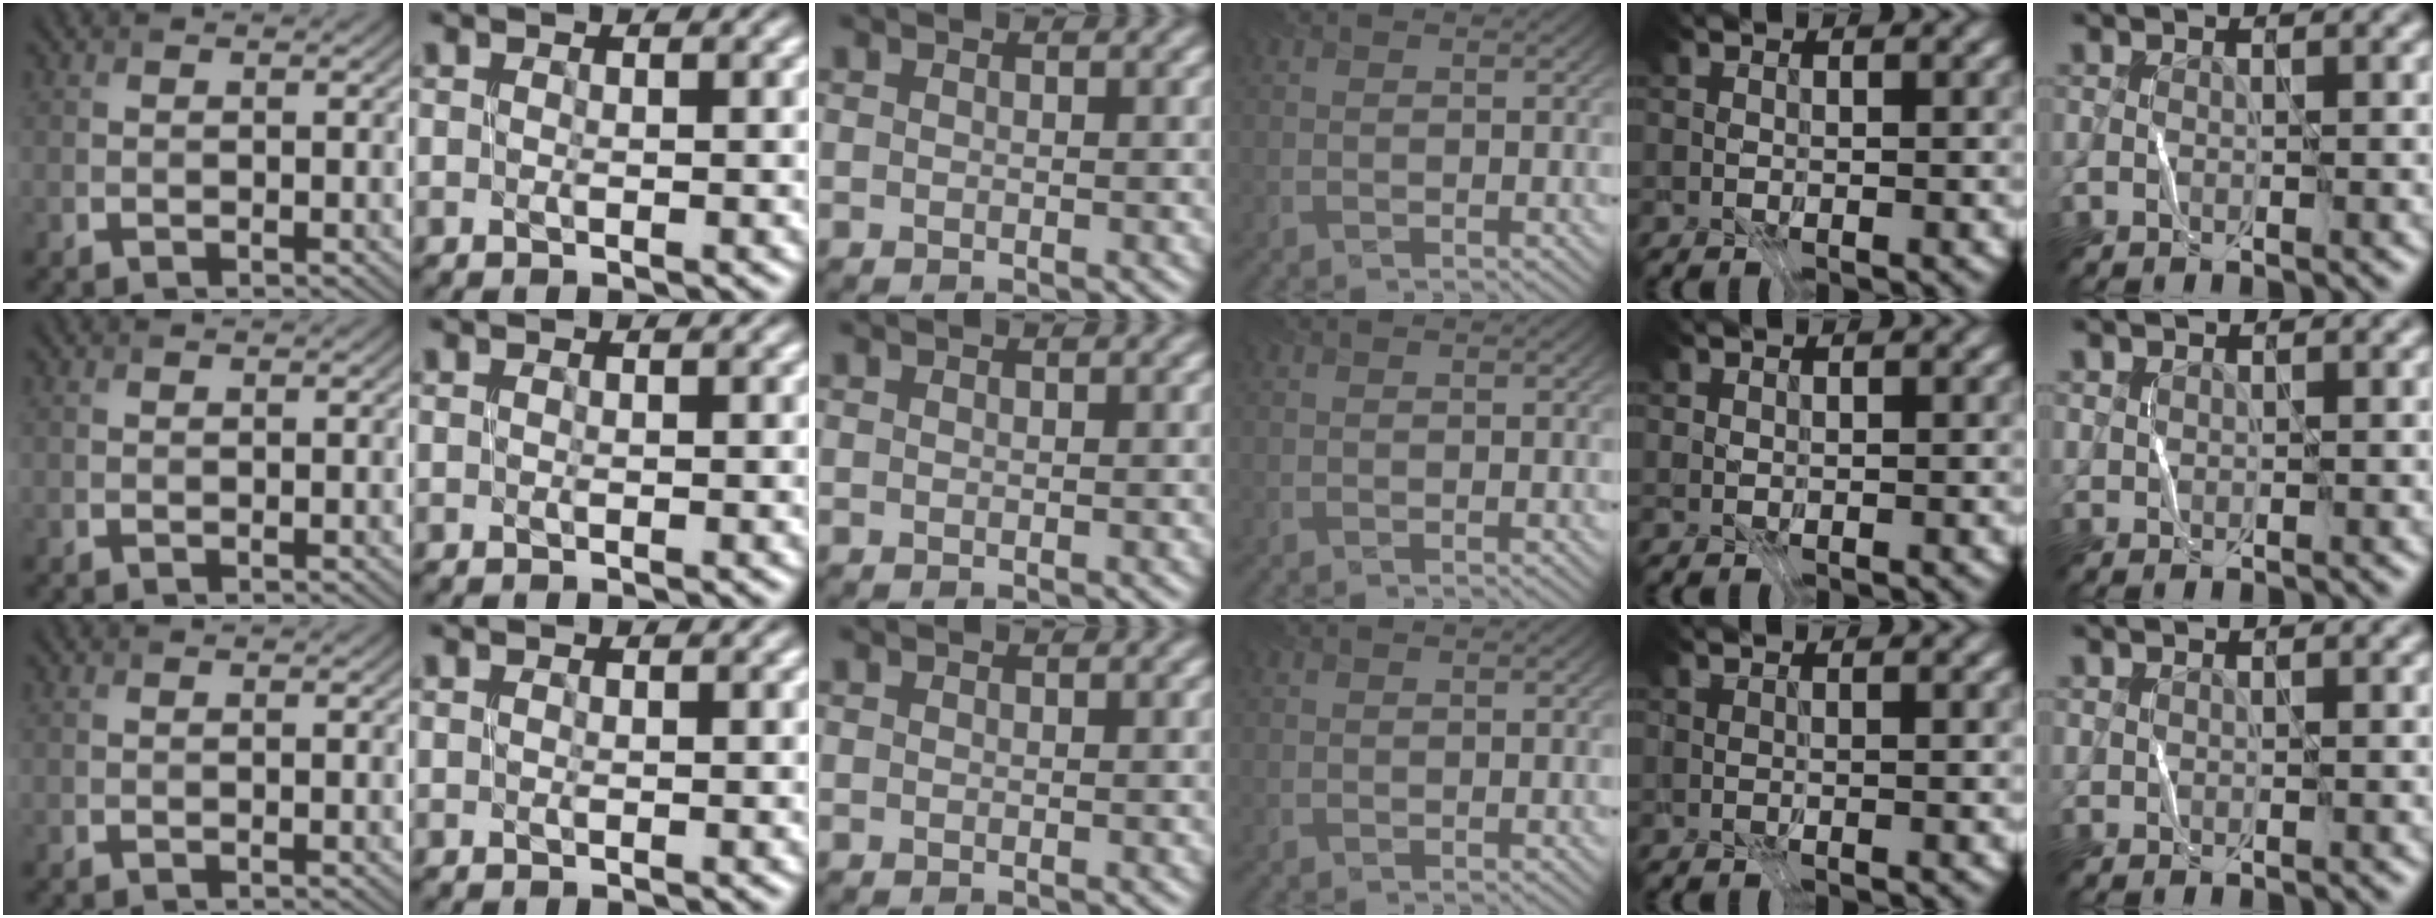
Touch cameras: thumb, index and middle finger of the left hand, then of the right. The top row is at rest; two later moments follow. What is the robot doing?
{"motion": "fold", "object": "receipt paper"}